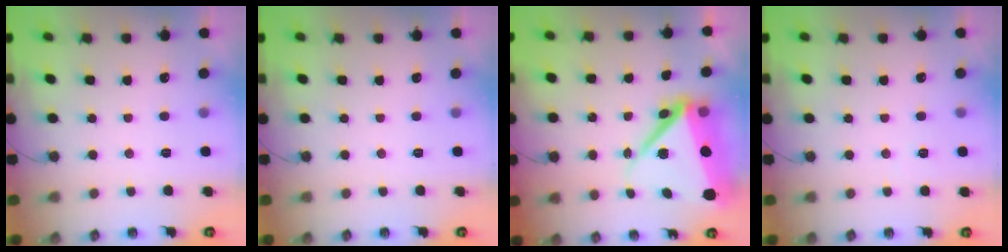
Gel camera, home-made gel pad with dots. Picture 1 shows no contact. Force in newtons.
{"total": 0.0}
{"total": 14.4, "press": 14.3, "slide": 1.4}
{"total": 2.2, "press": 2.1, "slide": 0.7}